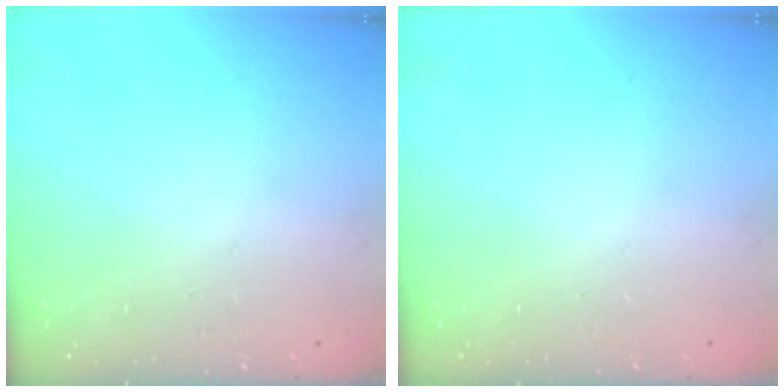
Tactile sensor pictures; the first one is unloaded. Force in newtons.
{"total": 0.0}